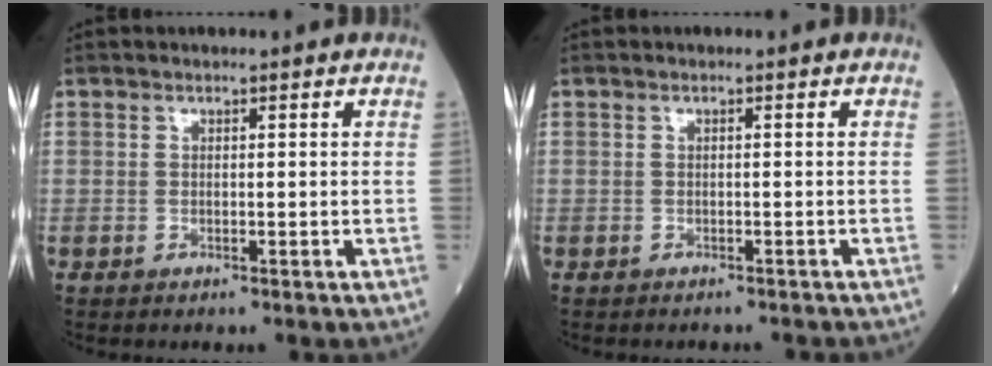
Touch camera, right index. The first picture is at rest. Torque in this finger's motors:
{"motor_torque": [-0.19, -0.07, -0.08, 0.01]}